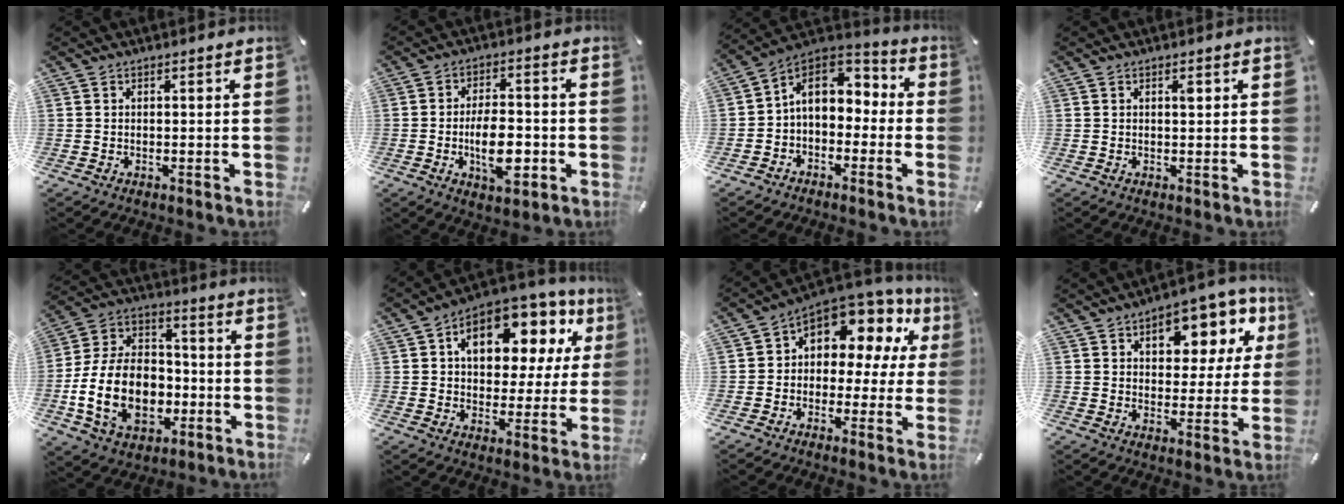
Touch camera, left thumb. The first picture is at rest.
{"total": 10.6, "force": [-3.0, 5.5, 8.6], "torque": [-0.144, 0.004, -0.051]}
{"total": 9.0, "force": [0.6, 7.5, 5.0], "torque": [-0.088, 0.009, 0.013]}
{"total": 1.0, "force": [0.4, 0.4, 0.8], "torque": [-0.008, -0.001, 0.005]}
{"total": 19.9, "force": [-5.1, 14.1, 13.1], "torque": [-0.282, 0.020, -0.085]}
{"total": 15.2, "force": [6.3, 9.6, 10.0], "torque": [-0.154, -0.033, 0.108]}
{"total": 9.6, "force": [5.5, 6.3, 4.7], "torque": [-0.072, -0.061, 0.097]}
{"total": 12.8, "force": [6.5, 7.8, 7.8], "torque": [-0.095, -0.037, 0.108]}